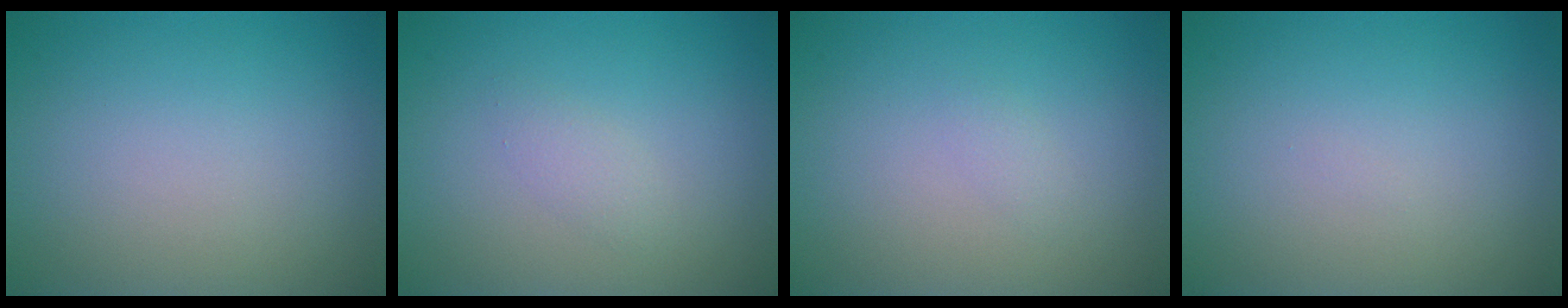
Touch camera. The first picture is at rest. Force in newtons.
{"total": 1.1, "press": 1.1, "slide": 0.1}
{"total": 0.6, "press": 0.6, "slide": 0.1}
{"total": 0.0}